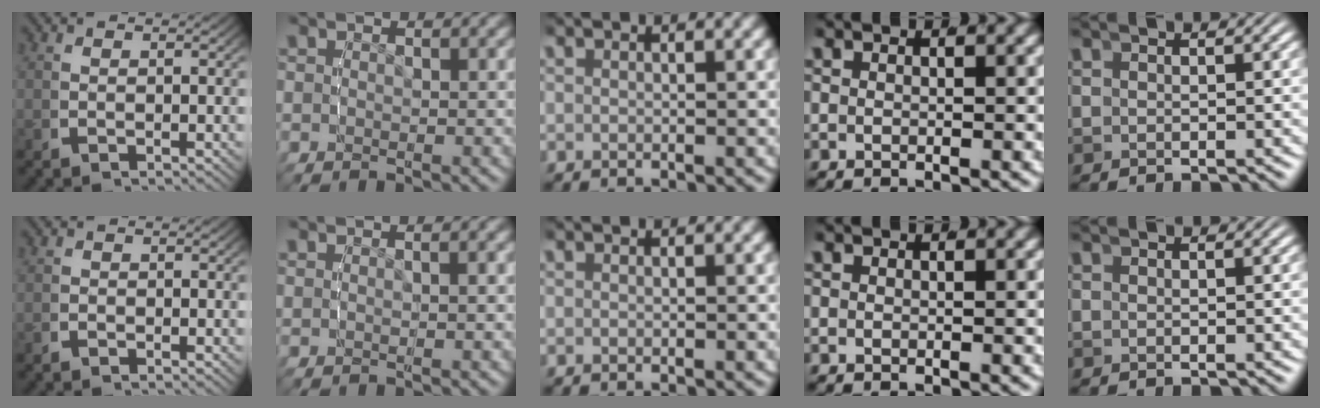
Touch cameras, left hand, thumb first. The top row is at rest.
{"thumb": {"total": 0.6, "force": [-0.5, 0.3, -0.1], "torque": [0.005, -0.003, -0.012]}, "index": {"total": 0.7, "force": [0.4, -0.3, 0.5], "torque": [-0.007, -0.002, 0.015]}}